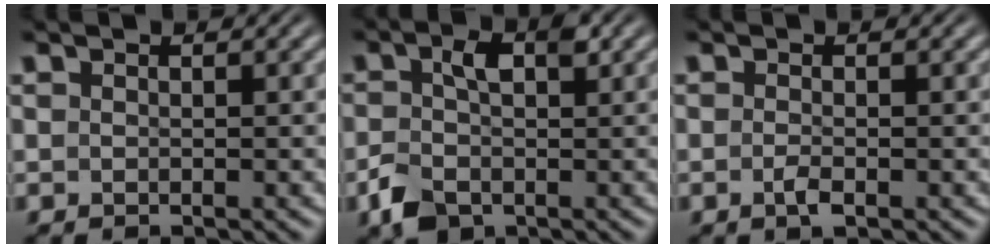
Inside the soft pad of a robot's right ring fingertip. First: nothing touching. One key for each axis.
{"total": 3.7, "fx": -1.1, "fy": 2.2, "fz": 2.7, "tx": -0.053, "ty": -0.009, "tz": -0.011}
{"total": 1.1, "fx": -0.7, "fy": 0.0, "fz": 0.8, "tx": -0.017, "ty": -0.003, "tz": -0.012}